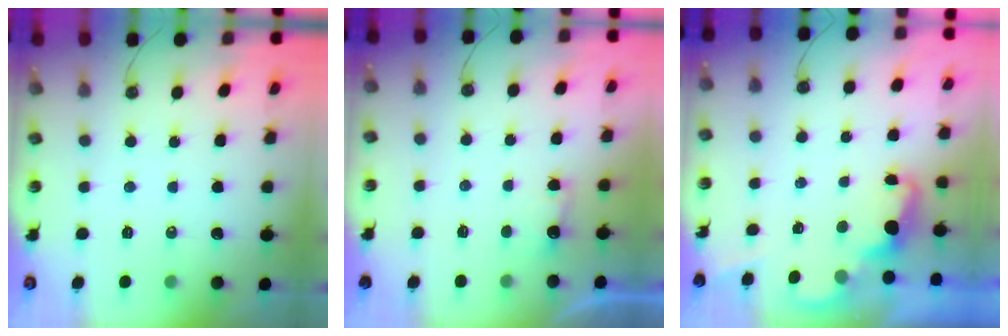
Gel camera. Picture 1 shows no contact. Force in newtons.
{"total": 2.4, "press": 2.3, "slide": 0.8}
{"total": 2.5, "press": 2.4, "slide": 0.5}